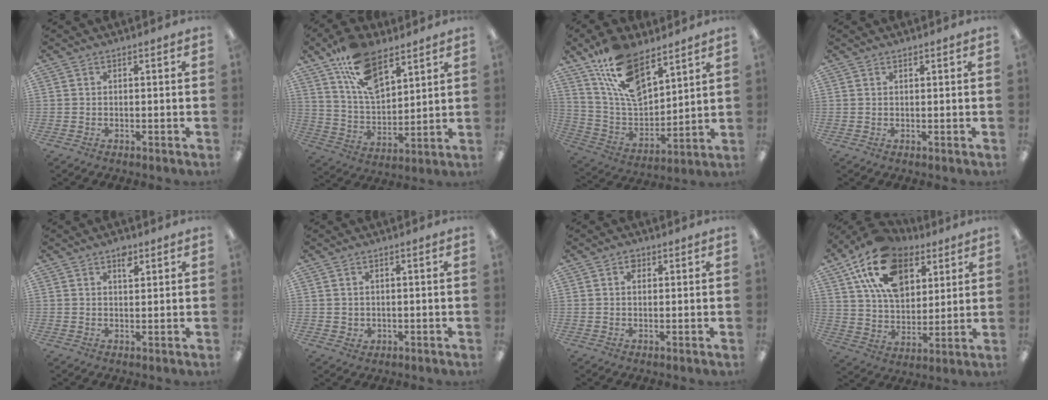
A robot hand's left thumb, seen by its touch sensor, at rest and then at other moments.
{"total": 15.8, "force": [10.1, 7.8, 9.3], "torque": [-0.168, -0.039, 0.184]}
{"total": 16.5, "force": [11.3, 7.5, 9.5], "torque": [-0.190, -0.051, 0.208]}
{"total": 0.6, "force": [0.6, 0.1, 0.1], "torque": [-0.003, 0.001, 0.010]}
{"total": 3.3, "force": [2.2, 1.5, 2.0], "torque": [-0.019, -0.008, 0.034]}
{"total": 1.7, "force": [0.8, 1.5, 0.2], "torque": [0.001, 0.000, 0.011]}
{"total": 1.9, "force": [0.8, 1.3, 1.2], "torque": [-0.016, 0.001, 0.012]}
{"total": 18.7, "force": [10.5, 11.5, 10.4], "torque": [-0.190, -0.030, 0.193]}